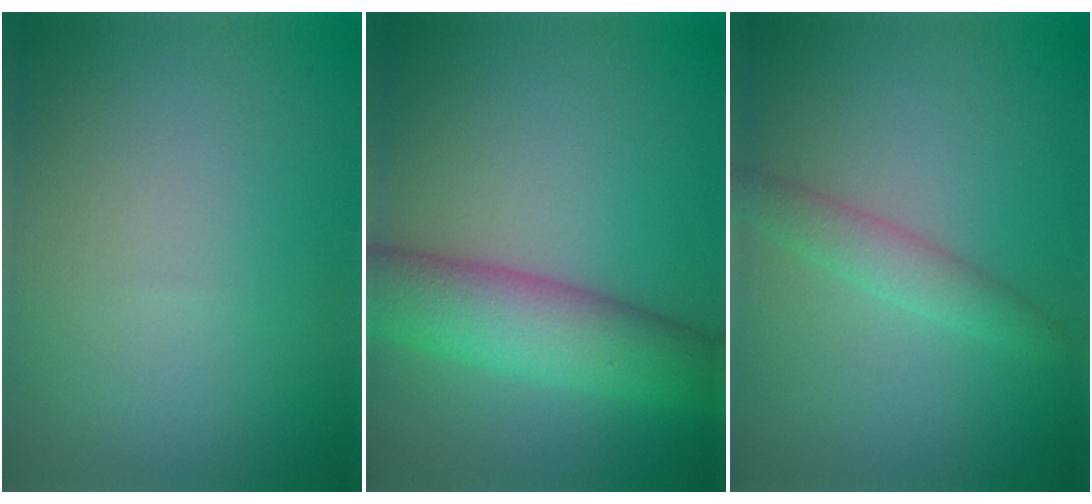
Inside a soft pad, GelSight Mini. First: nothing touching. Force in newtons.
{"total": 6.9, "press": 6.9, "slide": 0.3}
{"total": 2.1, "press": 2.1, "slide": 0.1}